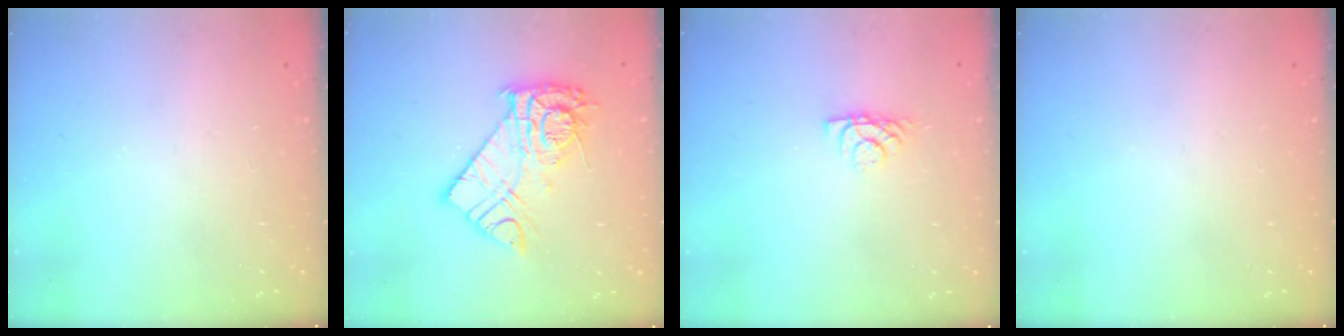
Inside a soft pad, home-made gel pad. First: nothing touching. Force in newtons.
{"total": 13.4, "press": 13.3, "slide": 1.4}
{"total": 6.5, "press": 6.5, "slide": 0.6}
{"total": 0.0}